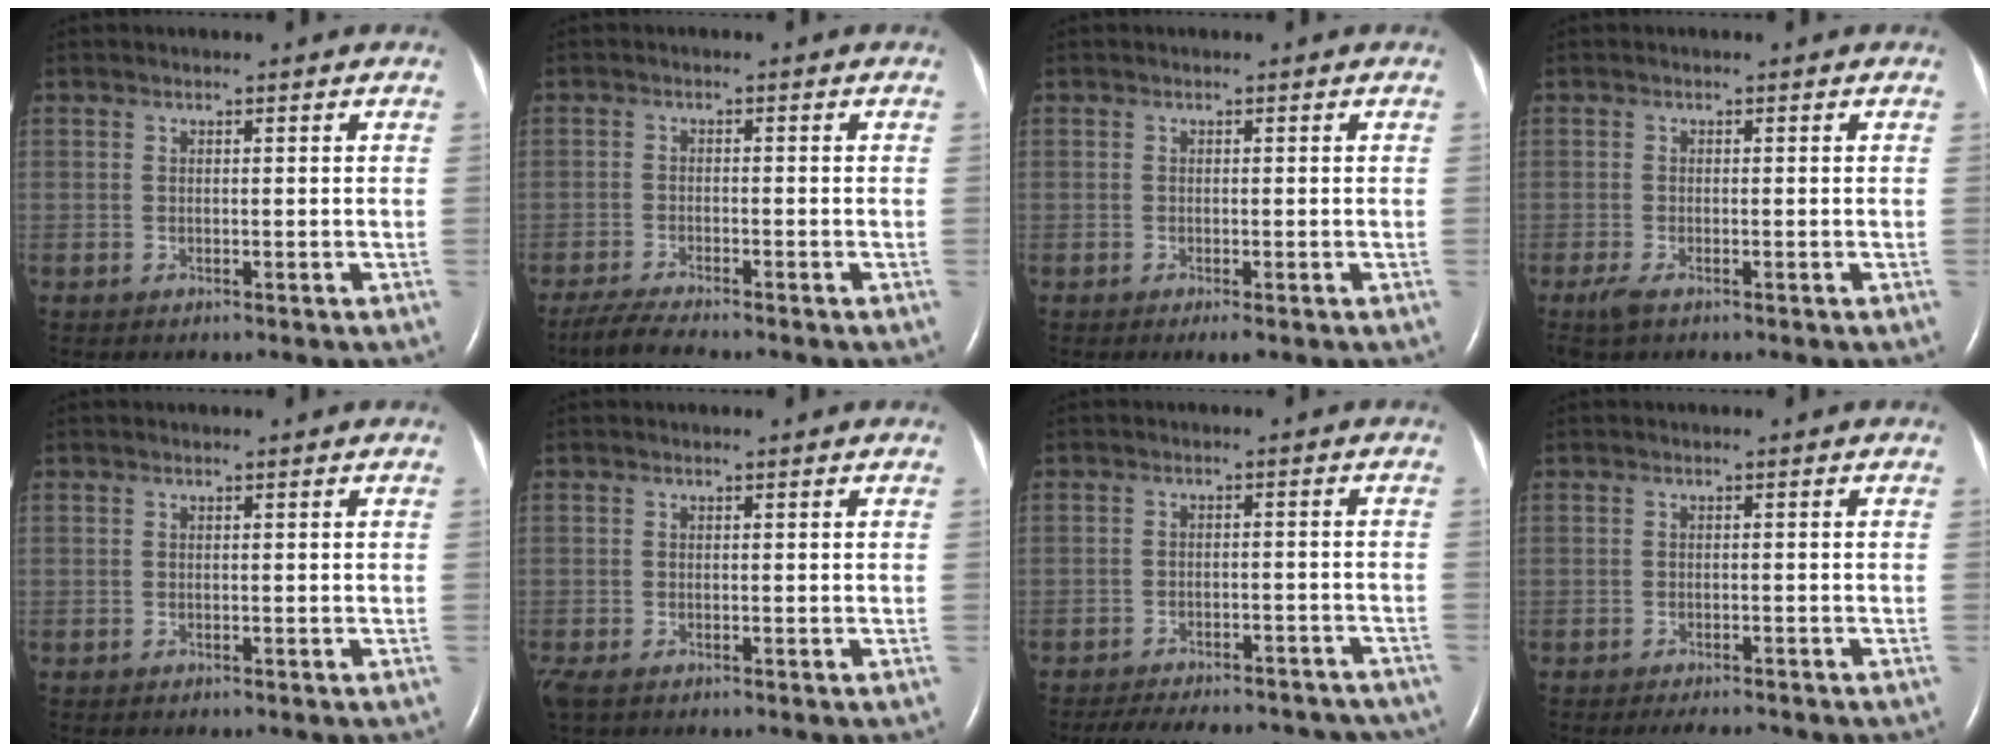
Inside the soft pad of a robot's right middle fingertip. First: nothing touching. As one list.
[{"total": 4.4, "force": [-3.8, 0.0, 2.2], "torque": [-0.050, -0.017, -0.070]}, {"total": 1.4, "force": [-0.8, 0.1, 1.1], "torque": [-0.017, -0.005, -0.011]}, {"total": 1.9, "force": [-1.2, 0.5, 1.4], "torque": [-0.041, -0.007, -0.024]}, {"total": 0.0}, {"total": 2.7, "force": [-1.7, 1.3, 1.7], "torque": [-0.045, -0.010, -0.028]}, {"total": 19.2, "force": [-17.0, 6.1, 6.5], "torque": [-0.121, -0.003, -0.207]}, {"total": 3.8, "force": [-3.4, 0.9, 1.6], "torque": [-0.018, -0.005, -0.044]}]